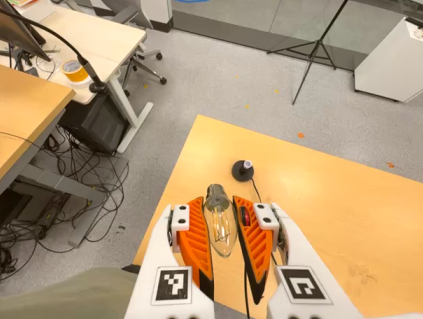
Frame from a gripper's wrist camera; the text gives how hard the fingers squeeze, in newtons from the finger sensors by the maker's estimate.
{"total": 20.2, "left": 21.9, "right": 18.4}